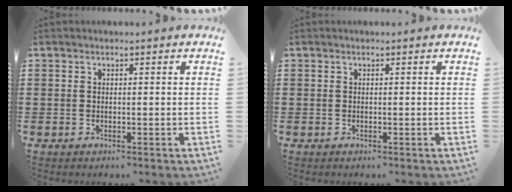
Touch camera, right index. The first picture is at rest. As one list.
[{"total": 0.0}]